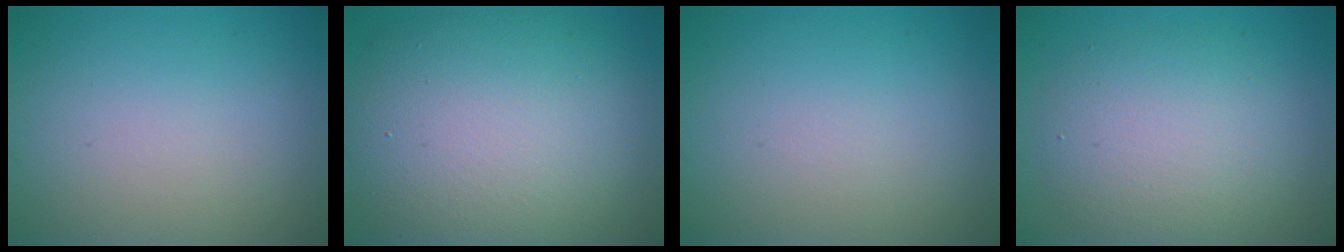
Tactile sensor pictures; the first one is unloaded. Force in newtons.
{"total": 11.7, "press": 11.6, "slide": 1.3}
{"total": 0.0}
{"total": 5.4, "press": 5.4, "slide": 0.2}